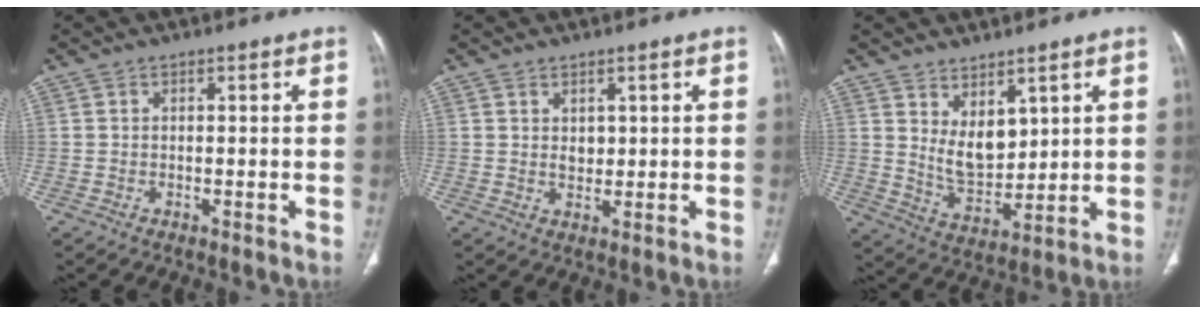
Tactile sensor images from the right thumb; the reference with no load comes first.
{"total": 2.4, "force": [0.9, 1.6, 1.5], "torque": [-0.014, -0.009, 0.021]}
{"total": 8.1, "force": [3.8, 4.5, 5.5], "torque": [-0.071, -0.043, 0.087]}